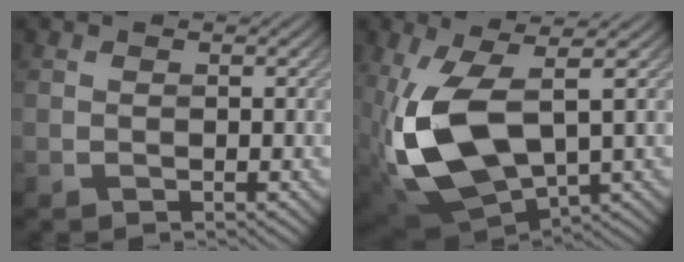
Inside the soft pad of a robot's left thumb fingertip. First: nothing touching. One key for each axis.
{"total": 12.8, "fx": 0.1, "fy": 6.6, "fz": 11.0, "tx": -0.269, "ty": -0.032, "tz": 0.013}